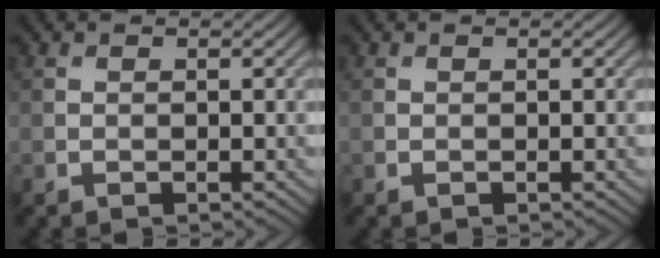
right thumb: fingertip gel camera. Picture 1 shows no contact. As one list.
[{"total": 0.0}]